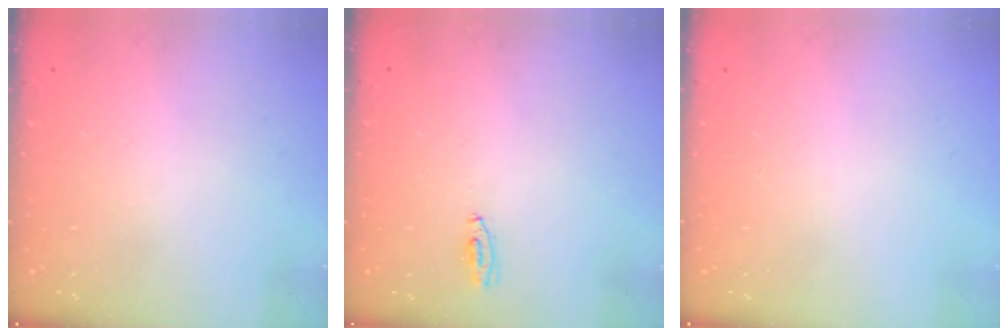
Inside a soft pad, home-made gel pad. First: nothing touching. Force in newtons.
{"total": 3.1, "press": 2.8, "slide": 1.3}
{"total": 0.0}